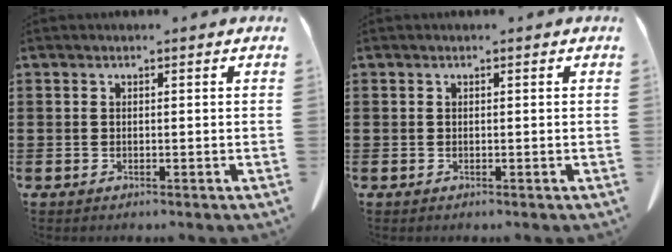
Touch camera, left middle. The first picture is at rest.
{"total": 0.0}